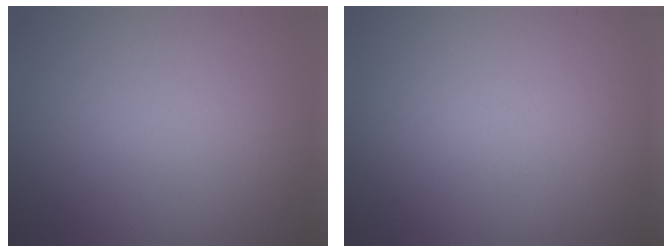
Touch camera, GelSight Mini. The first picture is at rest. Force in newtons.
{"total": 0.0}